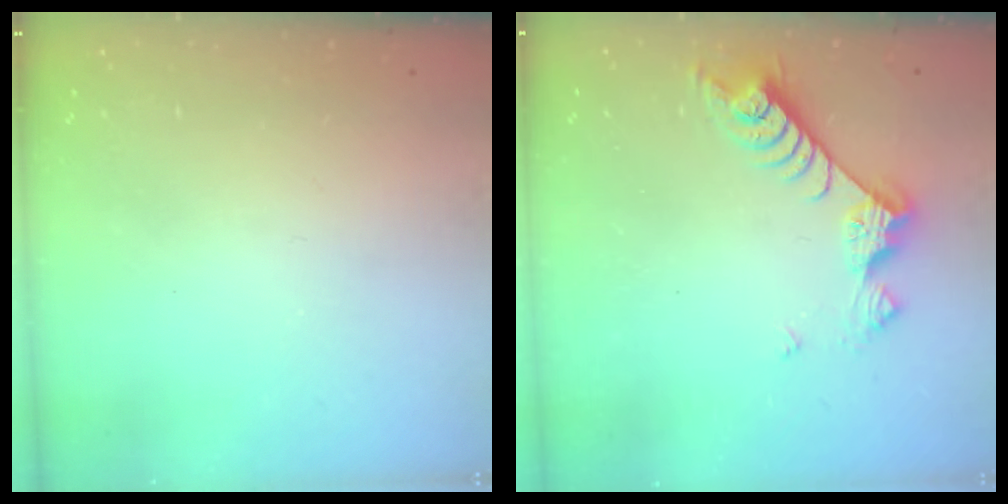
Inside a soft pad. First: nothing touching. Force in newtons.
{"total": 8.4, "press": 8.3, "slide": 0.8}